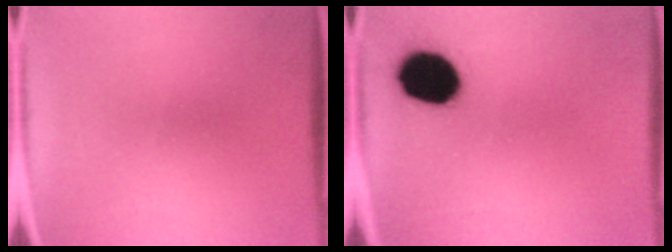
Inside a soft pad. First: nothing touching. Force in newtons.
{"total": 14.4}